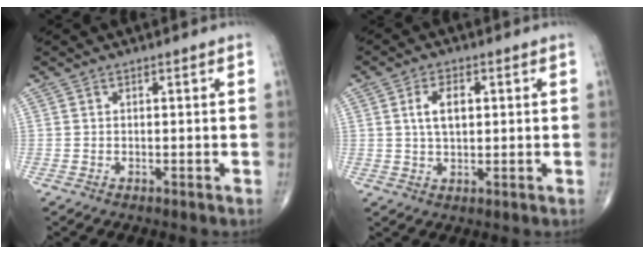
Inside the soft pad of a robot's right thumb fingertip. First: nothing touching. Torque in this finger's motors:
{"motor_torque": [0.23, 1.29, 0.56, -0.03, 0.02]}